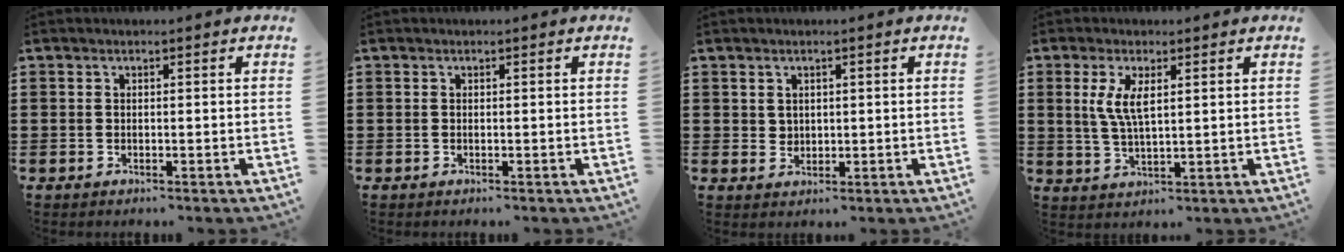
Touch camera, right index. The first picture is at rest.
{"total": 0.0}
{"total": 1.7, "force": [1.0, 1.3, 0.2], "torque": [-0.009, 0.006, 0.020]}
{"total": 5.0, "force": [1.5, 1.7, 4.5], "torque": [-0.094, 0.004, 0.026]}